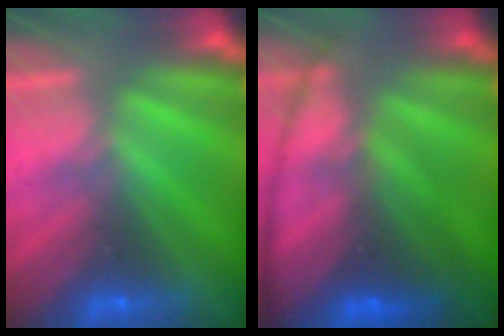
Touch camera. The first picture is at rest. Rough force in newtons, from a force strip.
{"total": 5.8}